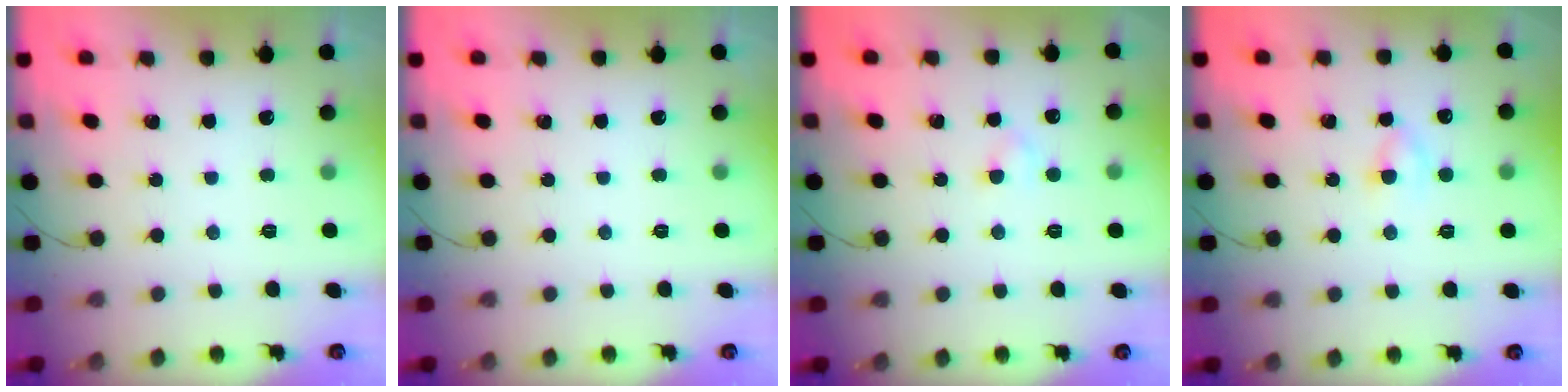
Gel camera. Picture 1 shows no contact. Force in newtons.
{"total": 0.0}
{"total": 2.0, "press": 1.9, "slide": 0.8}
{"total": 2.5, "press": 2.2, "slide": 1.1}